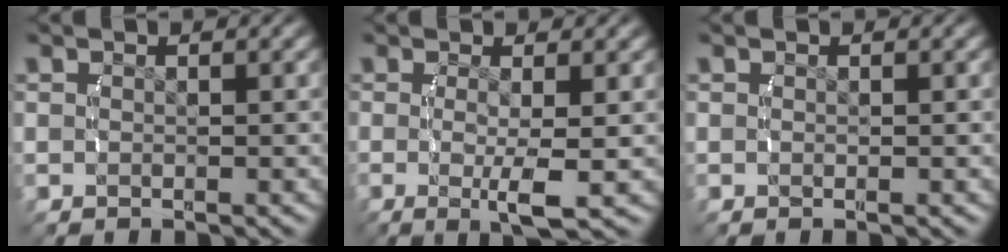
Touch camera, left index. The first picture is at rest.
{"total": 3.7, "force": [-0.8, 0.4, 3.6], "torque": [-0.067, -0.021, -0.007]}
{"total": 0.0}